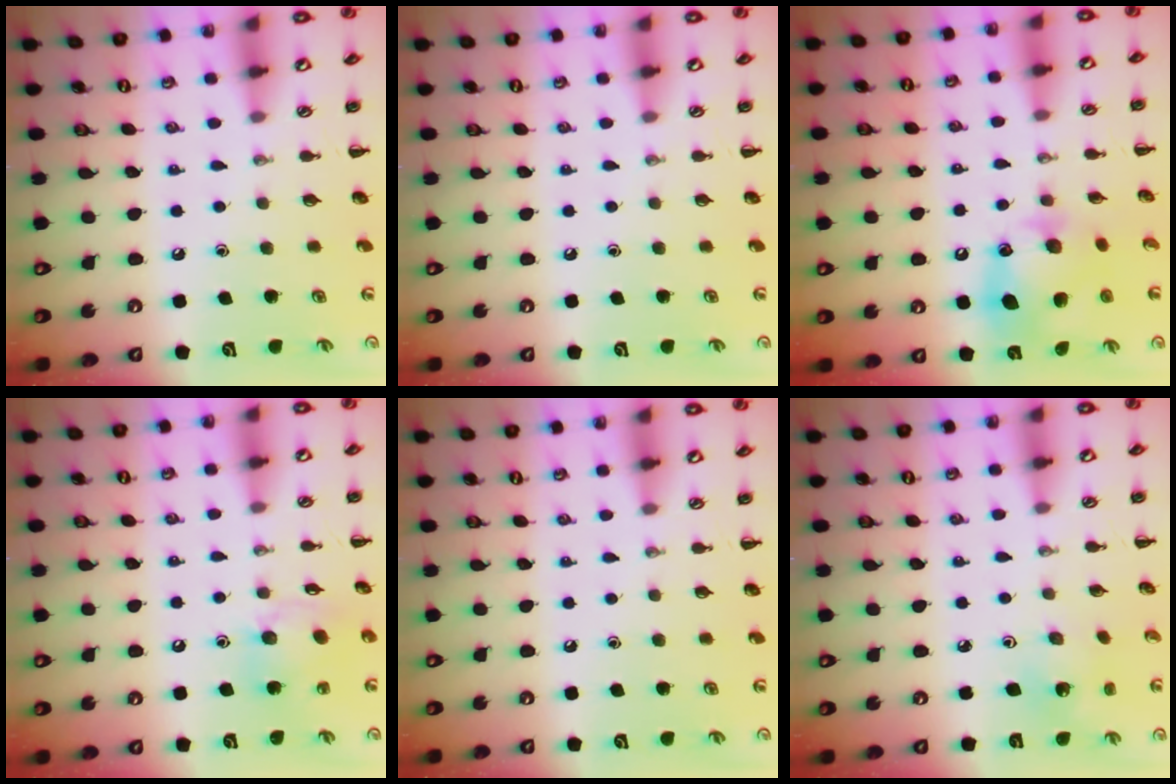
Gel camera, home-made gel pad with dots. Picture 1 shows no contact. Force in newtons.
{"total": 0.0}
{"total": 13.0, "press": 12.9, "slide": 1.7}
{"total": 10.8, "press": 10.6, "slide": 2.4}
{"total": 0.0}
{"total": 1.8, "press": 1.6, "slide": 0.7}